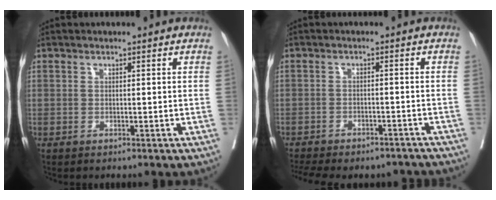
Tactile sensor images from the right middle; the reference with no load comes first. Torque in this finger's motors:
{"motor_torque": [1.01, -1.13, 0.25, 0.06]}